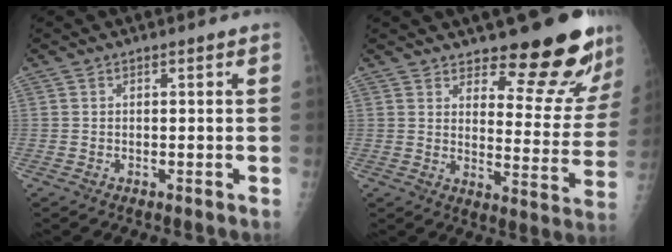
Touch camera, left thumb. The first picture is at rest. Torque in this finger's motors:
{"motor_torque": [0.18, 0.53, 0.09, -0.27, 0.09]}